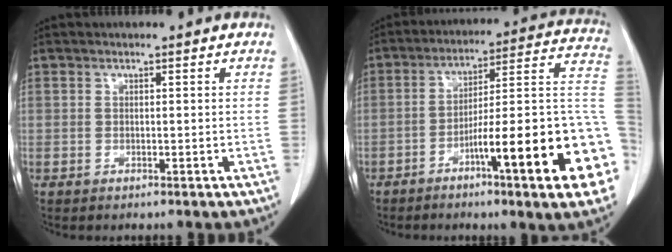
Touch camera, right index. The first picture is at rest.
{"total": 22.0, "force": [-7.7, 1.2, 20.6], "torque": [-0.208, 0.011, -0.112]}